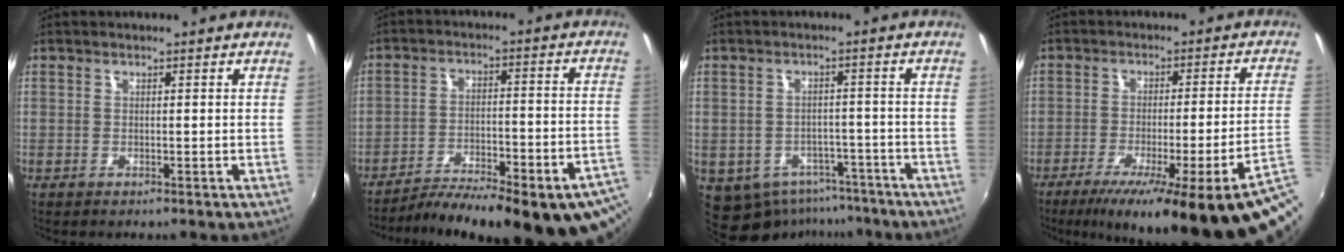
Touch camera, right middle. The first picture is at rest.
{"total": 26.1, "force": [-19.3, 6.4, 16.4], "torque": [-0.256, -0.050, -0.256]}
{"total": 11.6, "force": [-7.5, 7.9, 4.0], "torque": [-0.101, -0.003, -0.083]}
{"total": 22.0, "force": [-12.7, 0.5, 17.9], "torque": [-0.255, -0.055, -0.168]}